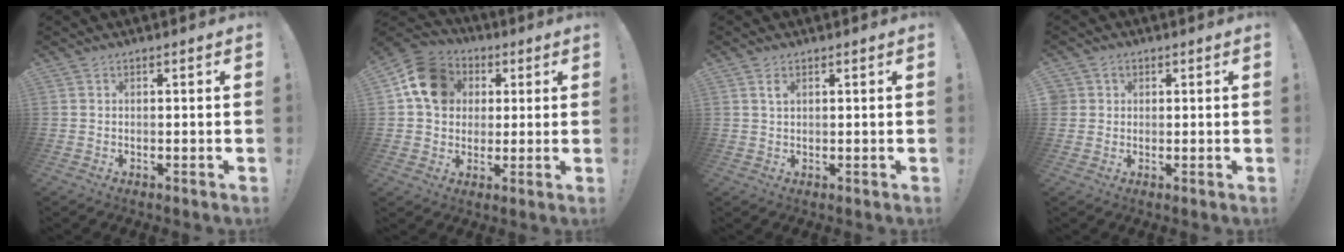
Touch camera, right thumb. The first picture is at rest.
{"total": 14.7, "force": [4.1, 12.1, 7.4], "torque": [-0.096, -0.003, 0.084]}
{"total": 2.0, "force": [1.0, 0.9, 1.5], "torque": [-0.019, -0.003, 0.014]}
{"total": 2.4, "force": [0.8, 2.2, 0.4], "torque": [-0.008, 0.001, 0.017]}